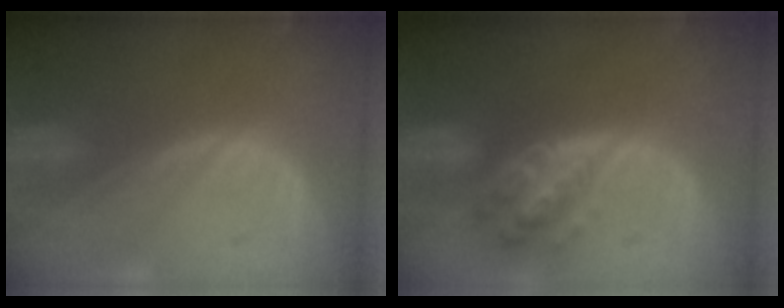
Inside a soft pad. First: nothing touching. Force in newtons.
{"total": 6.3, "press": 5.7, "slide": 2.7}